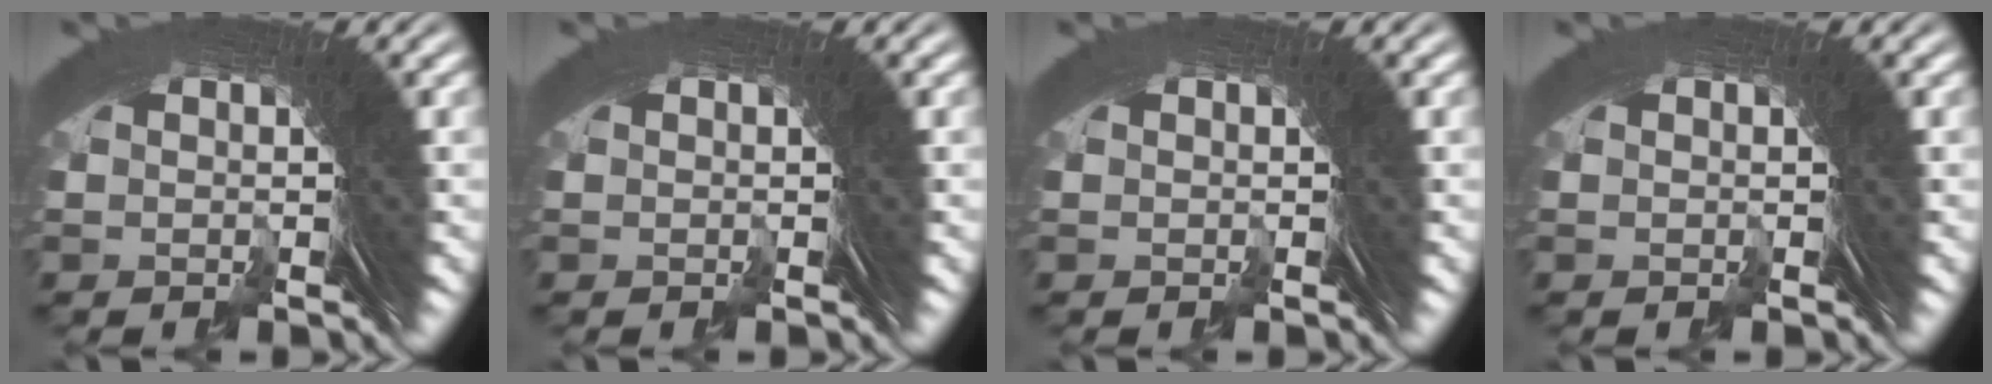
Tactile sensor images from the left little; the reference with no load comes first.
{"total": 0.0}
{"total": 0.0}
{"total": 0.0}